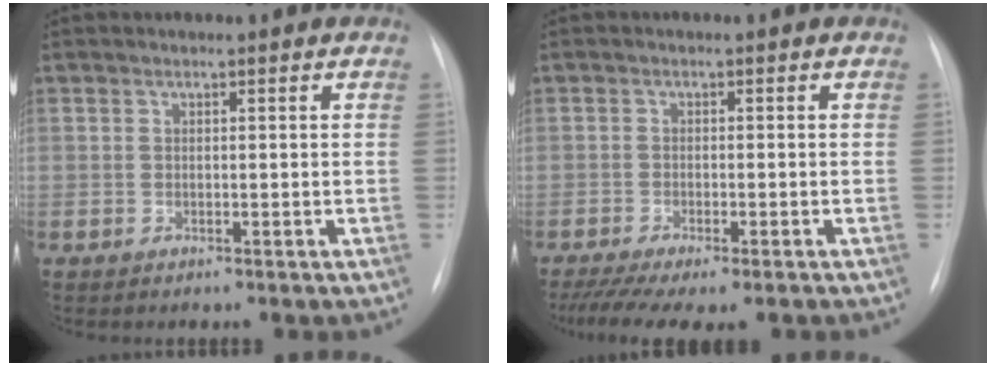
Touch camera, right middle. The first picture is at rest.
{"total": 10.0, "force": [-7.7, 2.2, 6.0], "torque": [-0.104, -0.012, -0.116]}